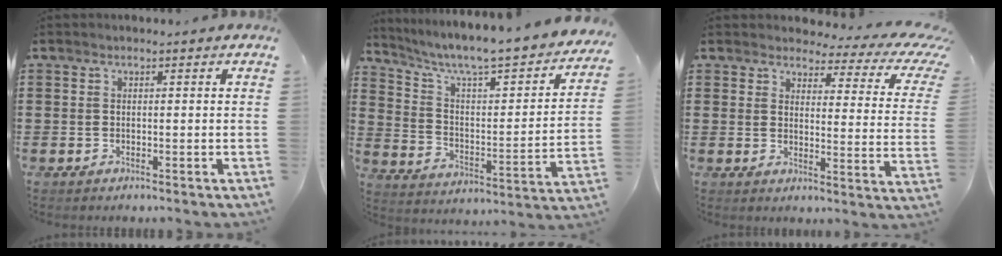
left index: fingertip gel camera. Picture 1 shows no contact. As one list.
[{"total": 6.2, "force": [5.2, 0.4, 3.4], "torque": [-0.092, -0.047, 0.079]}, {"total": 4.5, "force": [3.4, 1.6, 2.4], "torque": [-0.049, -0.021, 0.052]}]